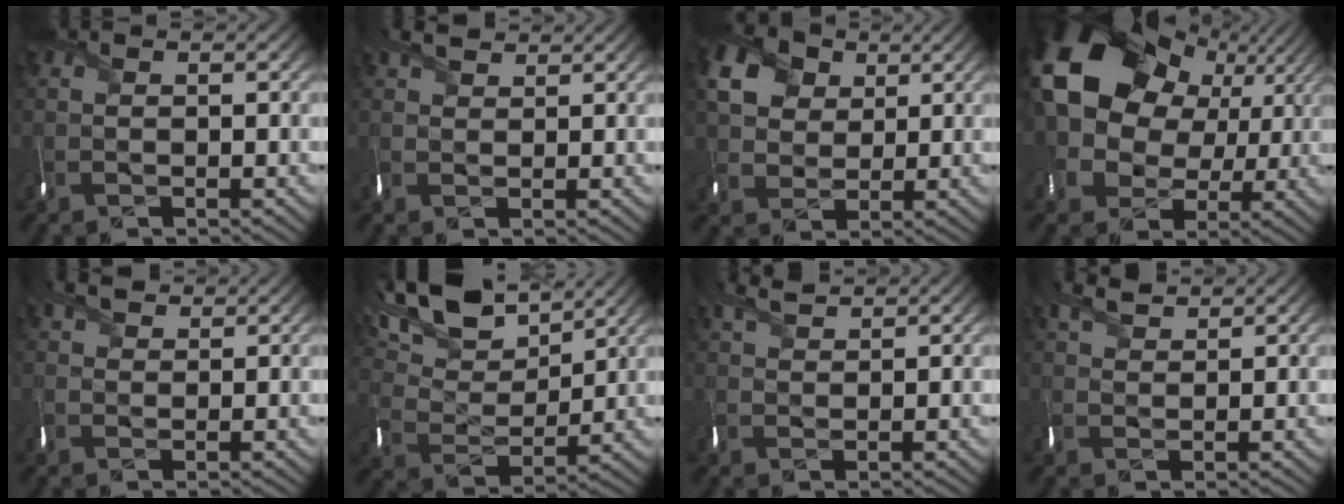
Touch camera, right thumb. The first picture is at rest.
{"total": 1.7, "force": [1.6, 0.4, -0.6], "torque": [0.001, 0.006, 0.026]}
{"total": 5.7, "force": [2.6, 4.6, 2.0], "torque": [-0.069, 0.007, 0.037]}
{"total": 18.1, "force": [5.2, 14.1, 10.1], "torque": [-0.225, 0.035, 0.091]}
{"total": 2.1, "force": [1.9, 0.7, -0.5], "torque": [-0.002, 0.006, 0.030]}
{"total": 12.7, "force": [9.9, 4.9, 6.2], "torque": [-0.160, 0.019, 0.155]}
{"total": 2.0, "force": [2.0, 0.0, -0.2], "torque": [-0.015, 0.008, 0.040]}
{"total": 2.3, "force": [2.2, 0.4, 0.0], "torque": [-0.020, 0.008, 0.042]}